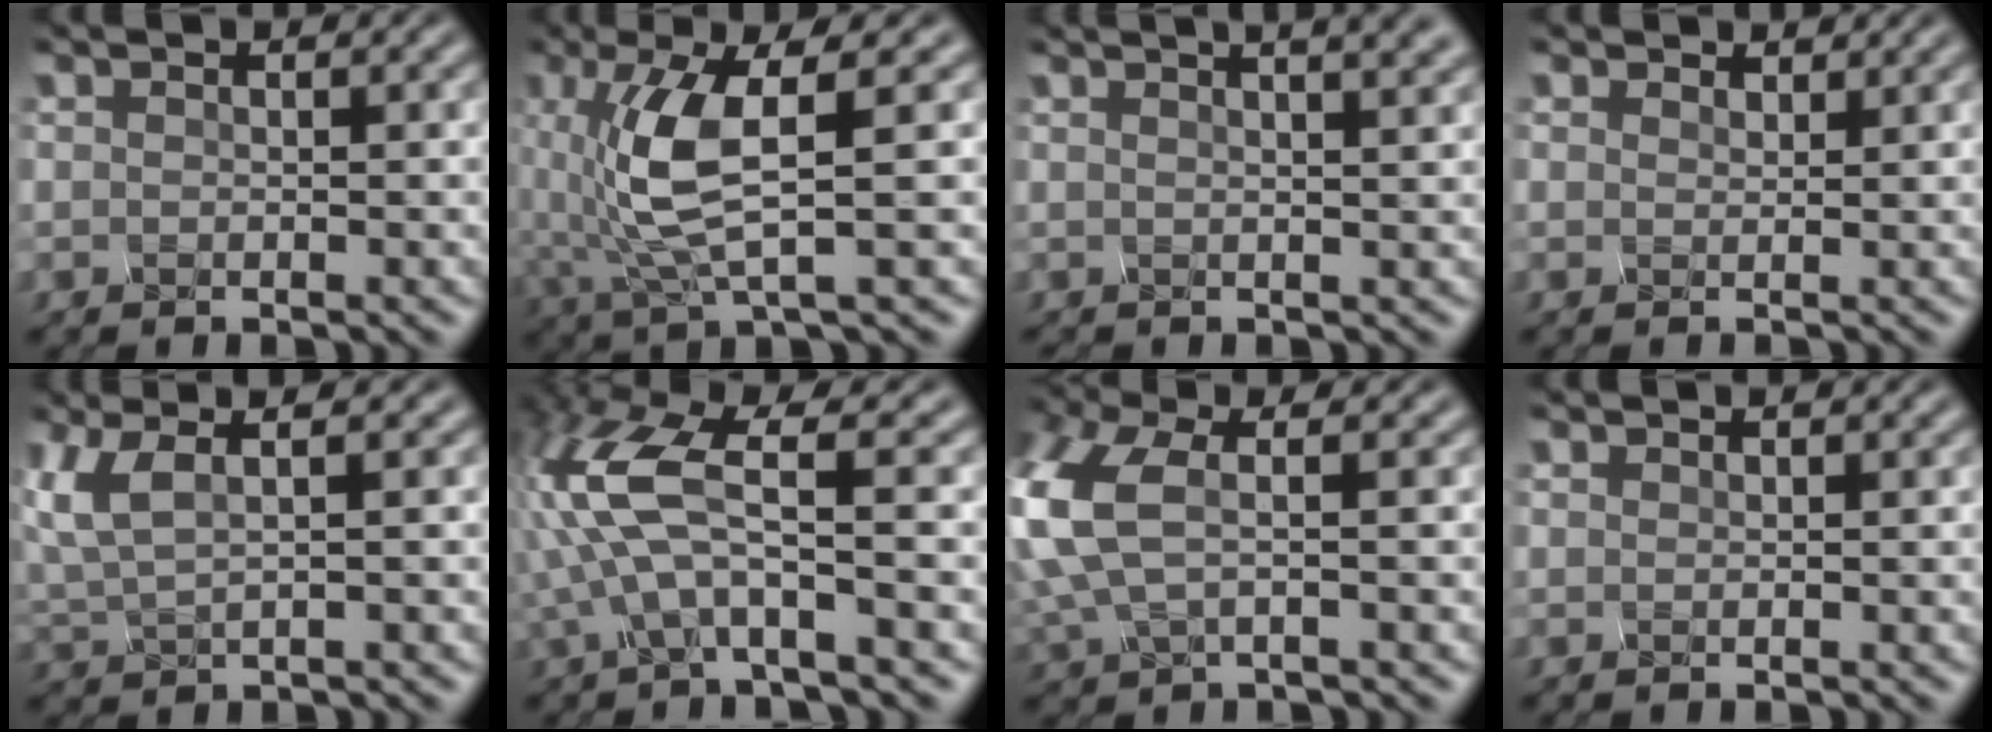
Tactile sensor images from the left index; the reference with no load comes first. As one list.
[{"total": 5.0, "force": [0.5, 0.8, 4.9], "torque": [-0.127, 0.002, 0.025]}, {"total": 7.3, "force": [3.6, 3.0, 5.6], "torque": [-0.024, 0.052, 0.018]}, {"total": 1.2, "force": [1.1, -0.2, -0.5], "torque": [-0.005, 0.006, 0.018]}, {"total": 2.3, "force": [1.9, 0.0, 1.4], "torque": [-0.053, 0.009, 0.050]}, {"total": 6.5, "force": [0.3, 1.4, 6.3], "torque": [-0.172, 0.015, 0.009]}, {"total": 4.6, "force": [1.1, 2.0, 4.0], "torque": [-0.147, 0.003, 0.027]}, {"total": 1.5, "force": [0.2, -0.7, -1.3], "torque": [0.007, 0.000, 0.010]}]